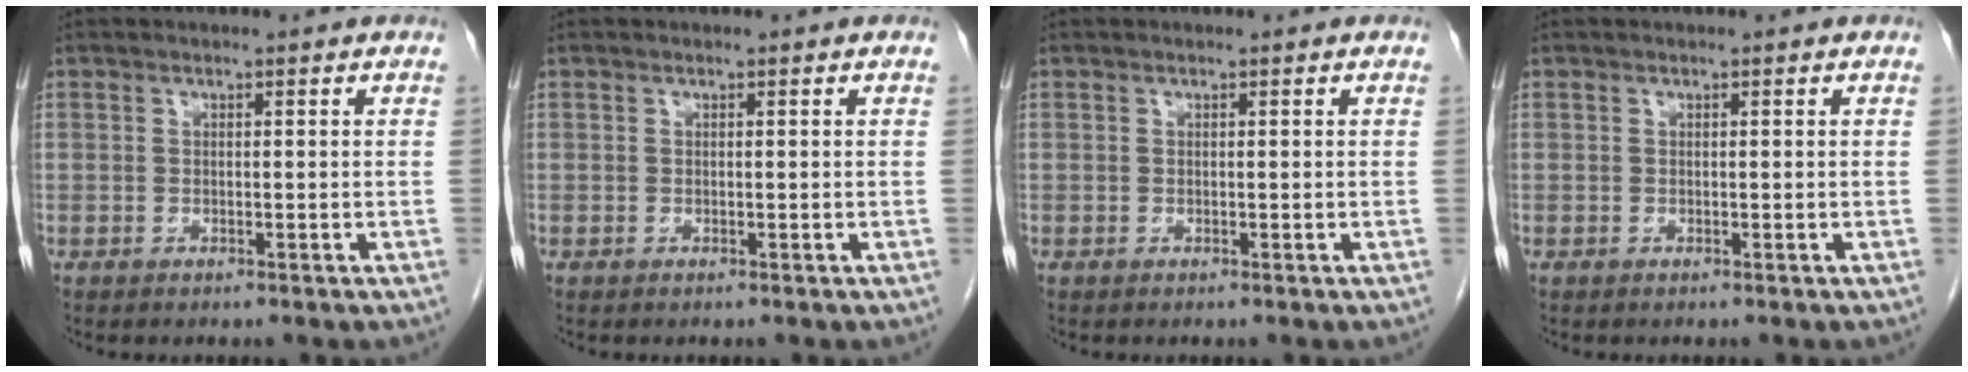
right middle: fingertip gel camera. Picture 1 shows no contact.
{"total": 0.0}
{"total": 0.0}
{"total": 0.0}